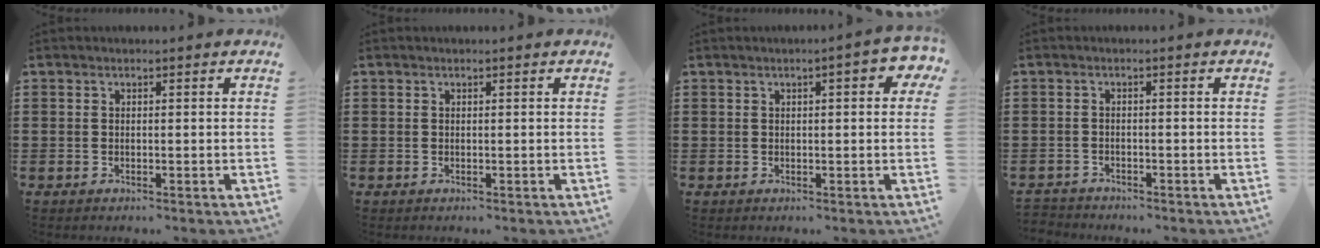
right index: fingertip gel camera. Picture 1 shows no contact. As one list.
[{"total": 0.0}, {"total": 3.1, "force": [0.9, 0.8, 2.9], "torque": [-0.041, 0.000, 0.009]}, {"total": 1.5, "force": [-1.4, 0.4, -0.2], "torque": [-0.001, 0.004, -0.034]}]